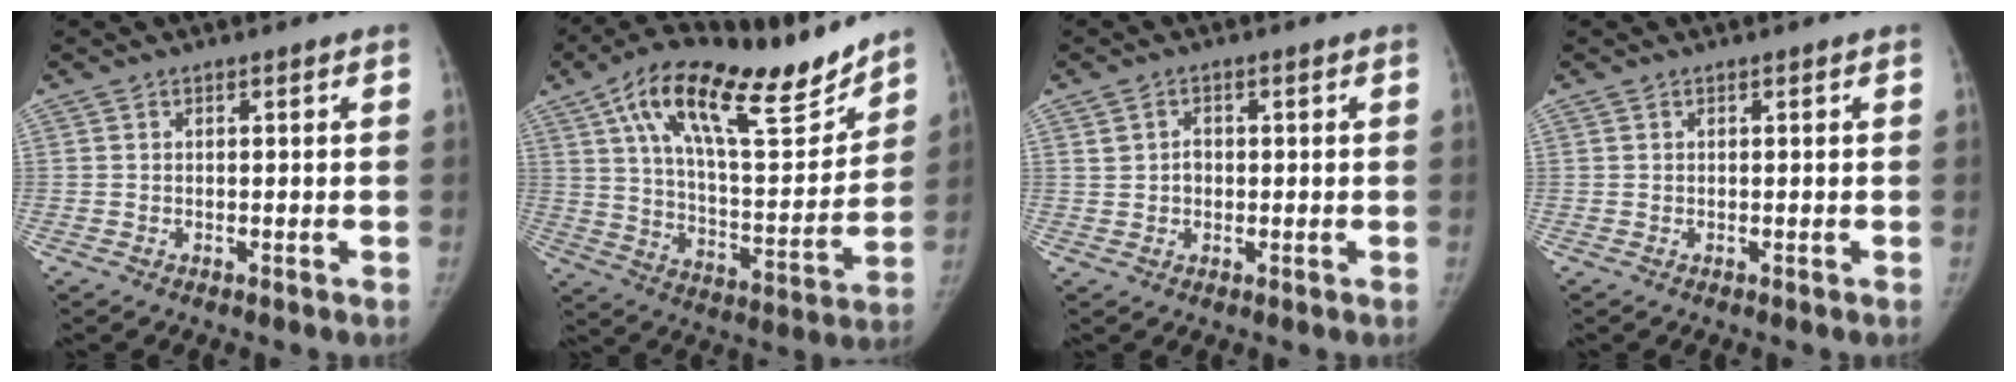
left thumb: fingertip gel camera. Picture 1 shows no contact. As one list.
[{"total": 24.4, "force": [16.3, 8.2, 16.2], "torque": [-0.222, -0.052, 0.272]}, {"total": 2.4, "force": [0.3, 2.1, 1.3], "torque": [-0.012, 0.003, 0.007]}, {"total": 0.0}]